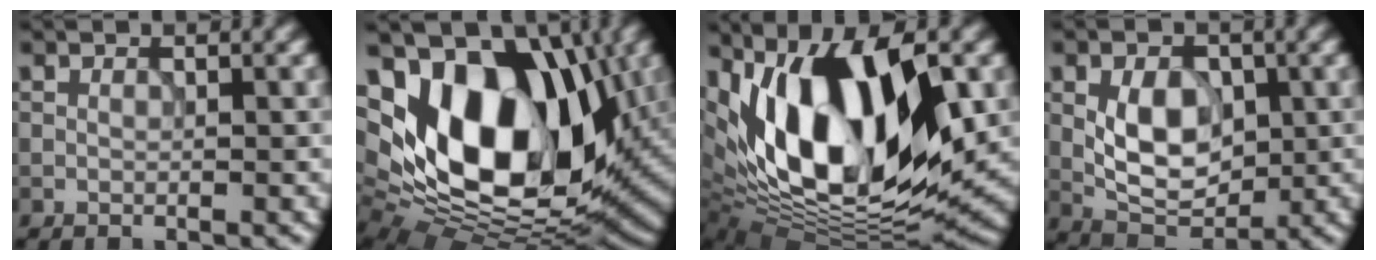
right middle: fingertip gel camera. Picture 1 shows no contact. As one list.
[{"total": 15.8, "force": [2.8, 10.1, 11.8], "torque": [-0.187, 0.005, 0.040]}, {"total": 14.5, "force": [2.1, 7.4, 12.3], "torque": [-0.210, -0.006, 0.026]}, {"total": 5.6, "force": [-0.1, 3.6, 4.3], "torque": [-0.078, -0.005, -0.001]}]